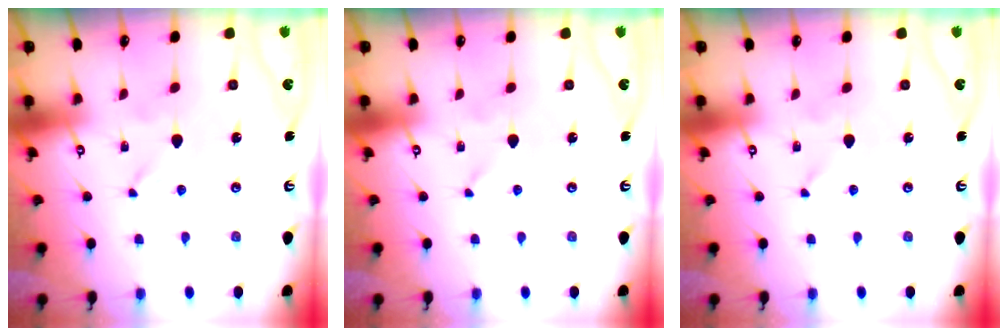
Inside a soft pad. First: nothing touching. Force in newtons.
{"total": 0.0}
{"total": 0.0}